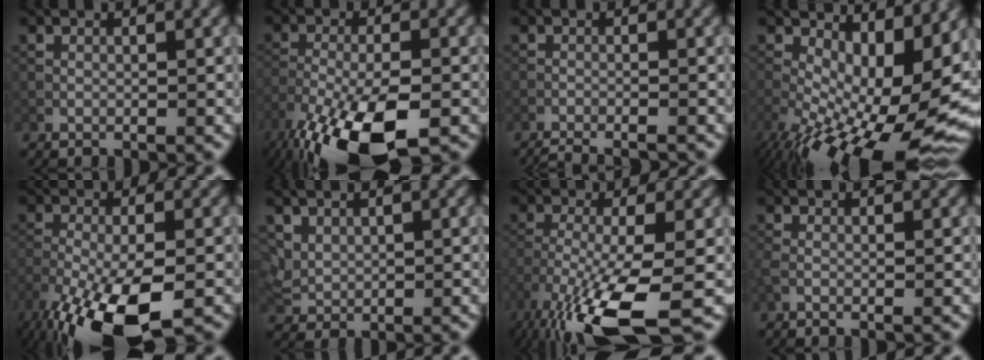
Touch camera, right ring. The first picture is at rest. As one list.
[{"total": 13.2, "force": [-8.5, 4.4, 9.0], "torque": [-0.196, -0.050, -0.141]}, {"total": 4.5, "force": [-4.2, 0.6, 1.4], "torque": [-0.023, -0.006, -0.060]}, {"total": 16.2, "force": [-2.2, 6.9, 14.5], "torque": [-0.223, -0.013, -0.029]}, {"total": 11.9, "force": [-7.1, 4.0, 8.7], "torque": [-0.188, -0.040, -0.122]}, {"total": 2.4, "force": [1.5, 1.7, 0.8], "torque": [-0.020, -0.001, 0.034]}, {"total": 11.8, "force": [-7.0, 2.4, 9.1], "torque": [-0.193, -0.022, -0.122]}, {"total": 0.9, "force": [-0.1, 0.1, 0.8], "torque": [-0.021, -0.004, -0.010]}]